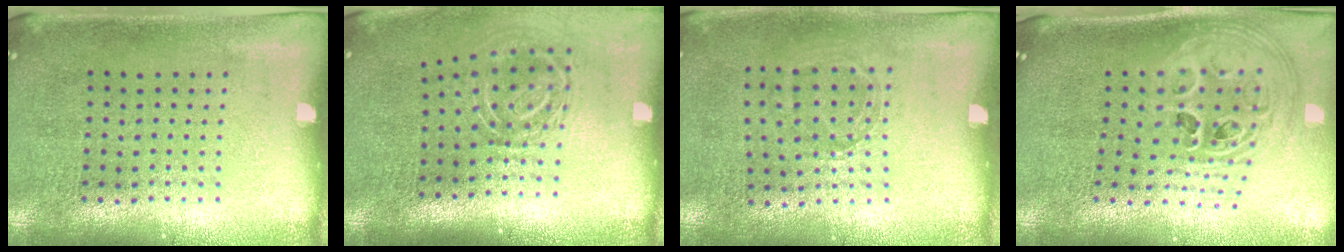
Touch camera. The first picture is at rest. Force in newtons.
{"total": 2.0, "press": 1.3, "slide": 1.5}
{"total": 1.1, "press": 0.9, "slide": 0.6}
{"total": 2.8, "press": 2.0, "slide": 1.9}